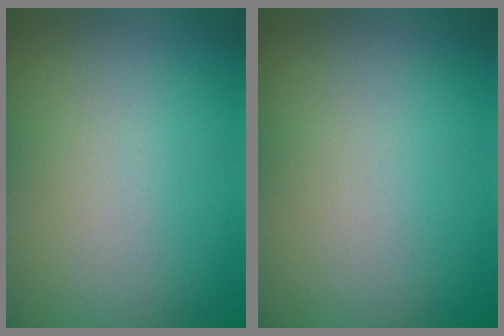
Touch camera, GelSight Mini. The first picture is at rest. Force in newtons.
{"total": 0.0}